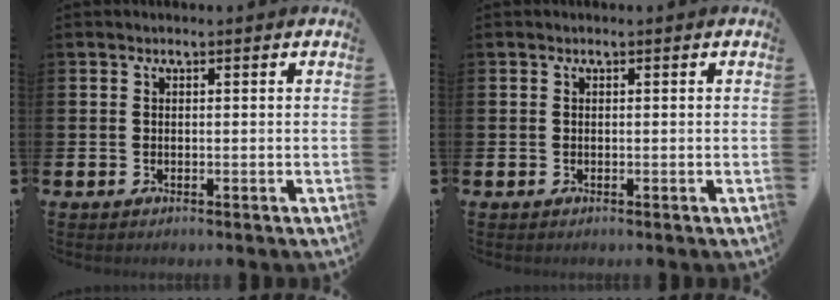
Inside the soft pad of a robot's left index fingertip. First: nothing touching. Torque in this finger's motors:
{"motor_torque": [0.00, 0.00, 0.00, 0.00]}